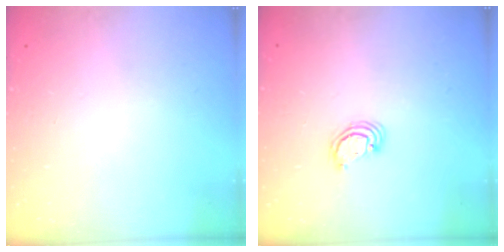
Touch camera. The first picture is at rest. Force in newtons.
{"total": 2.6, "press": 2.5, "slide": 0.3}